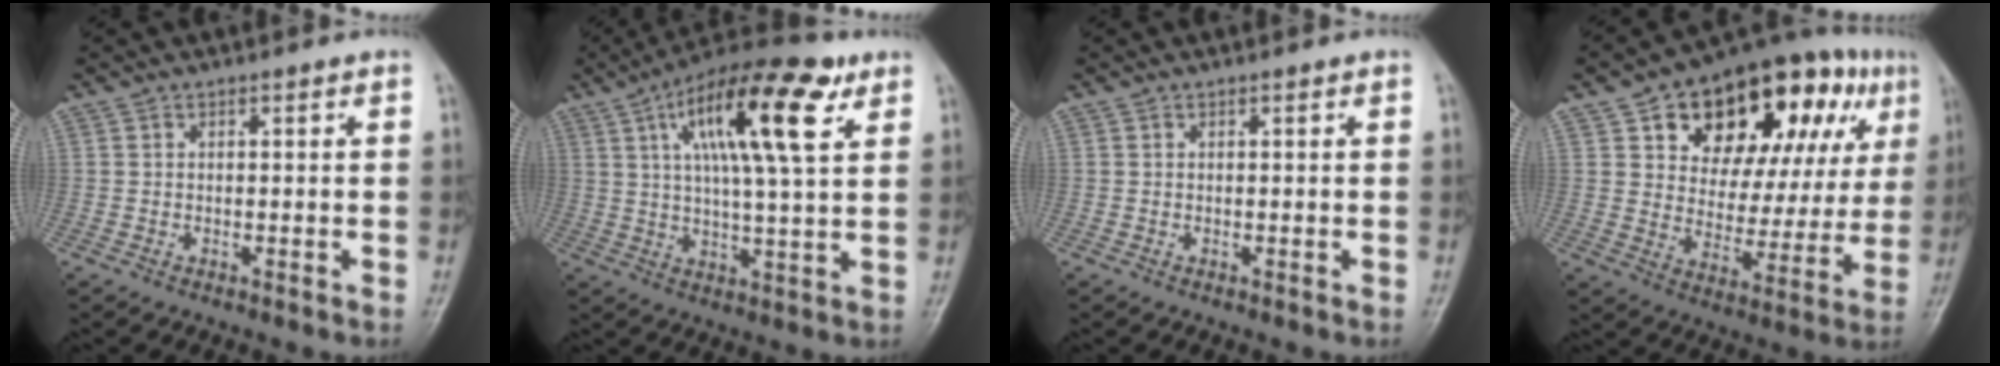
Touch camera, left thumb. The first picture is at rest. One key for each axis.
{"total": 18.5, "fx": 7.7, "fy": 5.2, "fz": 16.0, "tx": -0.247, "ty": -0.006, "tz": 0.121}
{"total": 0.0}
{"total": 26.2, "fx": 11.4, "fy": 14.7, "fz": 18.4, "tx": -0.215, "ty": 0.012, "tz": 0.172}